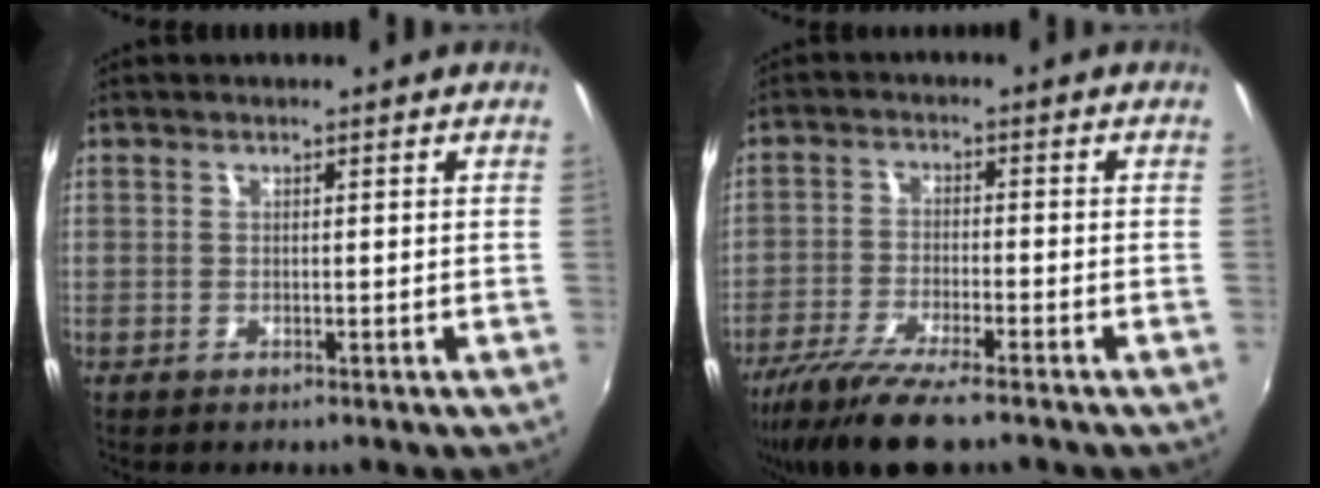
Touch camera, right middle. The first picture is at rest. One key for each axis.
{"total": 11.0, "fx": -8.5, "fy": 1.7, "fz": 6.8, "tx": -0.155, "ty": -0.039, "tz": -0.156}